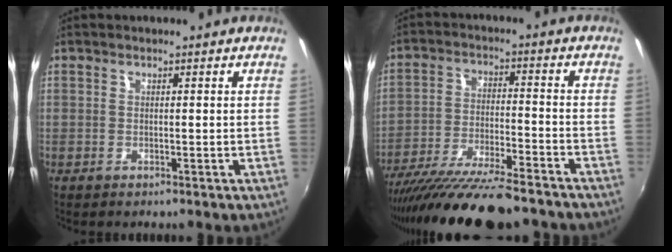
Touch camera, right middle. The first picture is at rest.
{"total": 19.2, "force": [-16.3, 2.6, 9.8], "torque": [-0.190, -0.051, -0.263]}